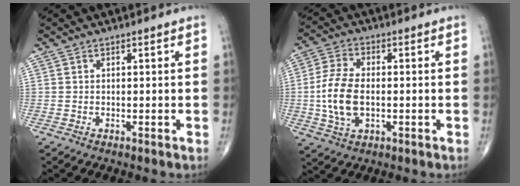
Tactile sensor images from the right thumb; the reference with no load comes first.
{"total": 10.3, "force": [-1.0, 5.9, 8.4], "torque": [-0.175, 0.008, -0.020]}